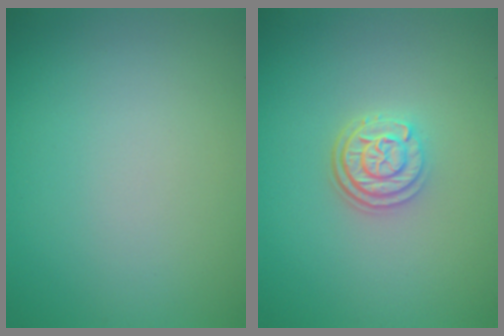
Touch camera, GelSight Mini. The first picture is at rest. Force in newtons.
{"total": 3.1, "press": 2.4, "slide": 1.9}